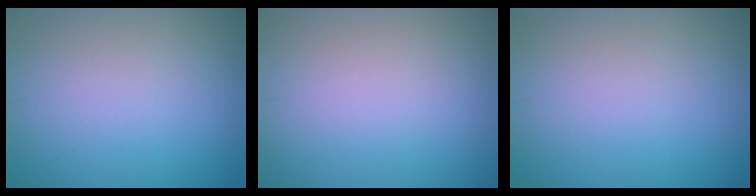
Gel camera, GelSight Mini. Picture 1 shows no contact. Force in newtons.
{"total": 0.0}
{"total": 0.0}